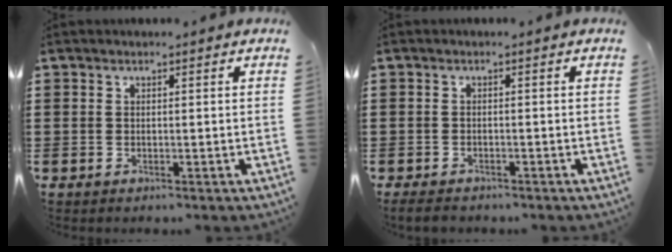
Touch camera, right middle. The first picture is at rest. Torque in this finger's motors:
{"motor_torque": [0.38, 0.22, 0.17, 0.05]}